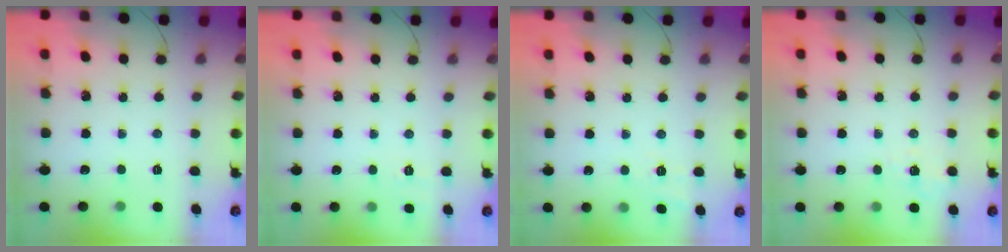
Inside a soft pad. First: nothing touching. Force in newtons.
{"total": 7.2, "press": 6.9, "slide": 2.0}
{"total": 2.2, "press": 1.3, "slide": 1.8}
{"total": 2.1, "press": 1.1, "slide": 1.9}